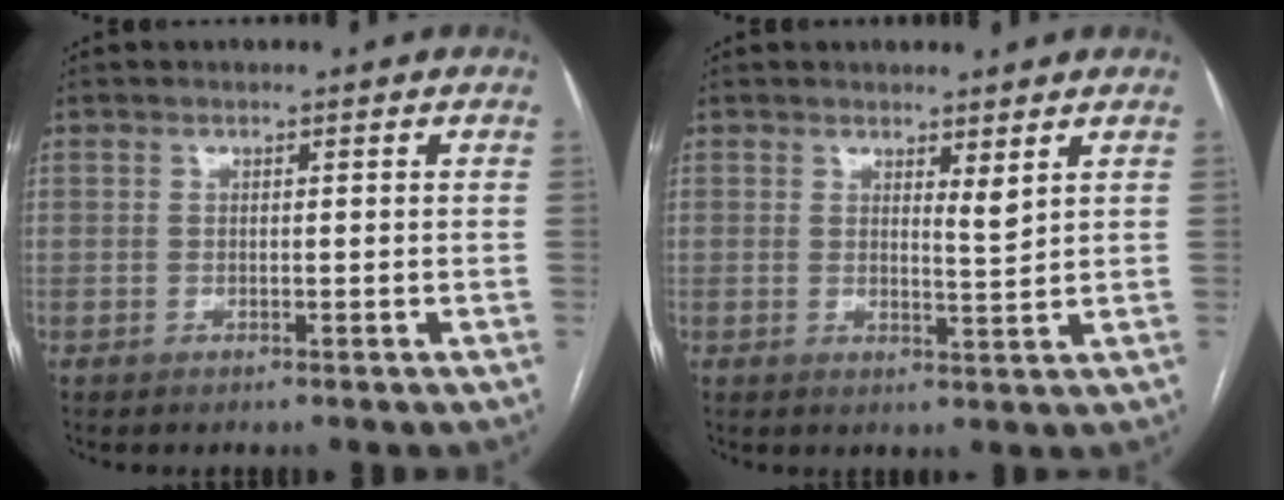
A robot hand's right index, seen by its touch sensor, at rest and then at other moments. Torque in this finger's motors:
{"motor_torque": [0.05, 0.18, 0.06, 0.00]}